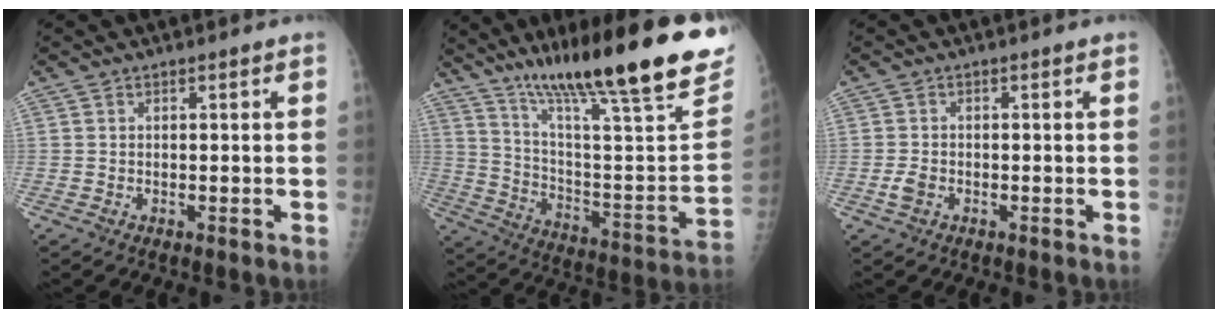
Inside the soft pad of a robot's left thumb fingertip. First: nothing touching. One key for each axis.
{"total": 32.6, "fx": 22.3, "fy": 5.3, "fz": 23.1, "tx": -0.329, "ty": -0.077, "tz": 0.341}
{"total": 2.1, "fx": -0.7, "fy": 1.3, "fz": 1.4, "tx": -0.031, "ty": 0.005, "tz": -0.012}